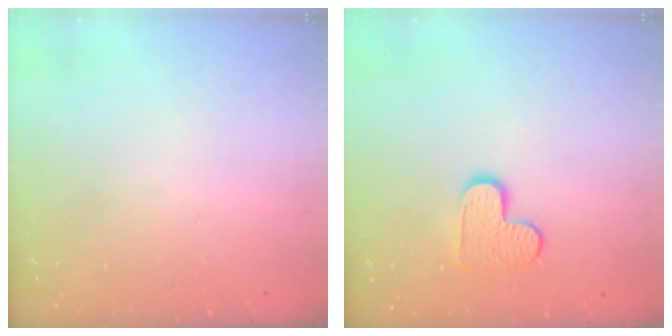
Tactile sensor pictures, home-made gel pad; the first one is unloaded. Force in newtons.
{"total": 8.9, "press": 8.9, "slide": 0.4}